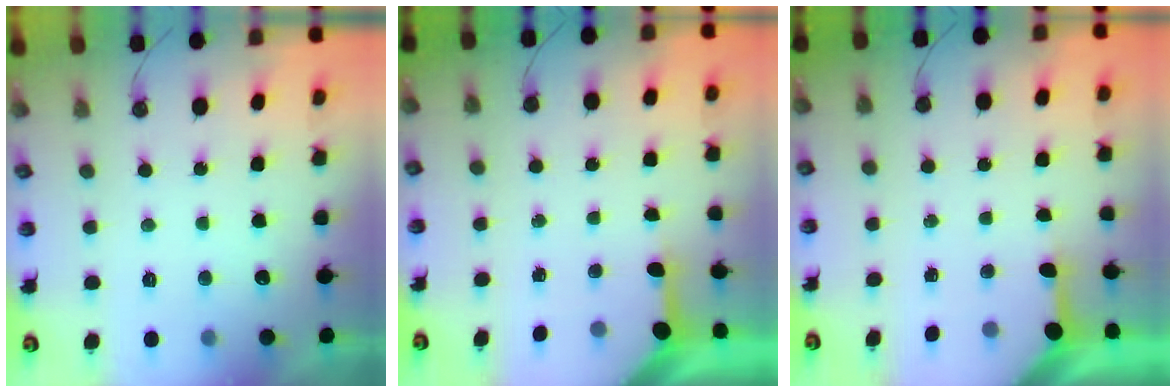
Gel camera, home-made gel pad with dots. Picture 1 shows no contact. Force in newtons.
{"total": 3.3, "press": 3.3, "slide": 0.4}
{"total": 3.1, "press": 3.1, "slide": 0.4}